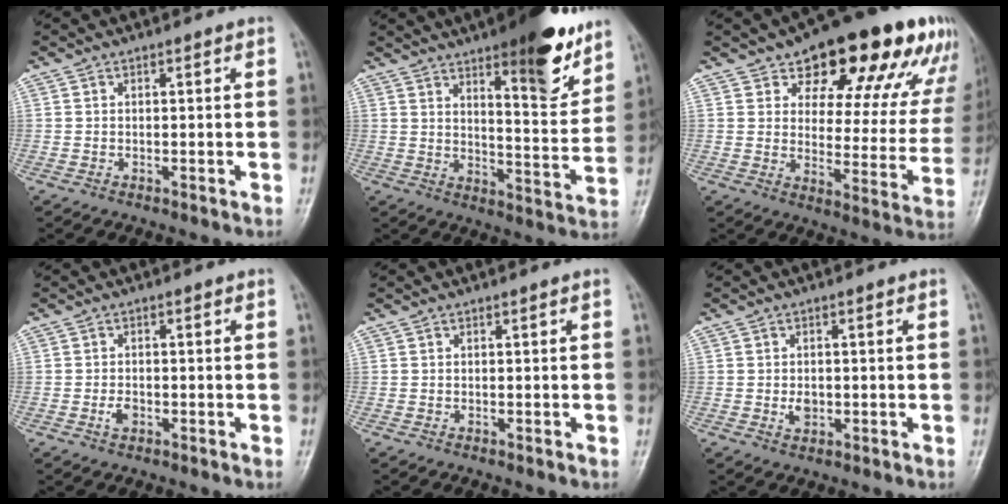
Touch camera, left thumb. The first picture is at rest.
{"total": 16.7, "force": [10.6, 4.6, 12.0], "torque": [-0.131, -0.063, 0.157]}
{"total": 23.7, "force": [14.3, 10.5, 15.7], "torque": [-0.165, -0.045, 0.186]}
{"total": 2.1, "force": [-0.8, 1.4, 1.4], "torque": [-0.019, 0.002, -0.017]}
{"total": 0.0}
{"total": 2.5, "force": [-0.4, 1.9, 1.6], "torque": [-0.017, 0.000, -0.006]}